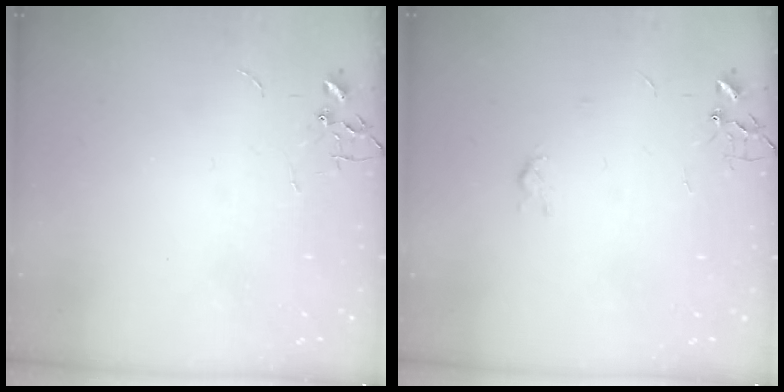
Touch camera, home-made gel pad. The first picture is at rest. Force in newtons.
{"total": 3.0, "press": 2.9, "slide": 0.6}